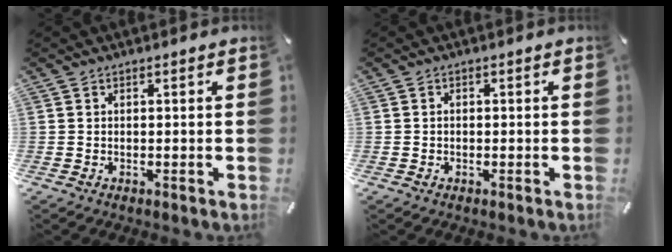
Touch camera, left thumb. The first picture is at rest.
{"total": 0.7, "force": [-0.2, 0.6, 0.4], "torque": [-0.007, 0.003, -0.006]}